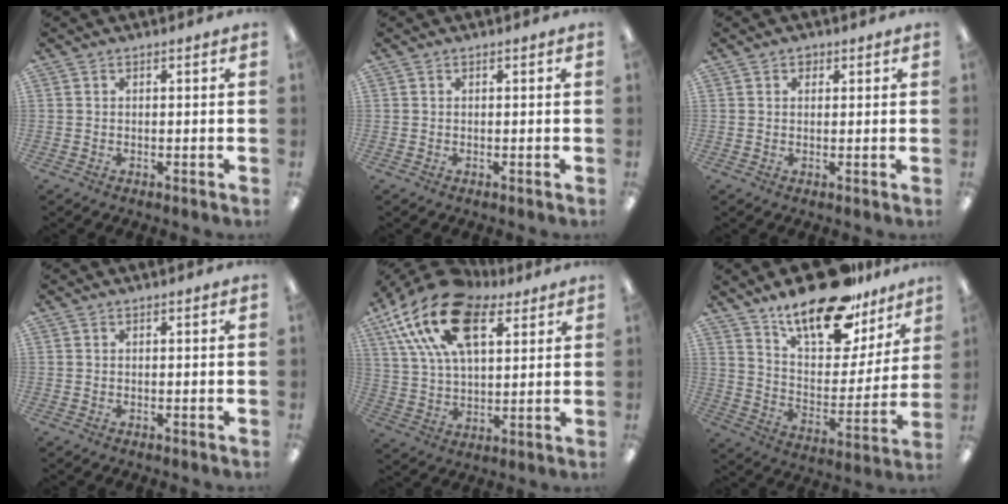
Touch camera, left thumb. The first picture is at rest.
{"total": 0.0}
{"total": 1.6, "force": [1.0, 1.1, 0.7], "torque": [-0.005, 0.000, 0.016]}
{"total": 0.0}
{"total": 23.0, "force": [11.9, 12.3, 15.3], "torque": [-0.311, -0.041, 0.210]}
{"total": 20.1, "force": [15.9, 7.8, 9.7], "torque": [-0.158, -0.110, 0.274]}